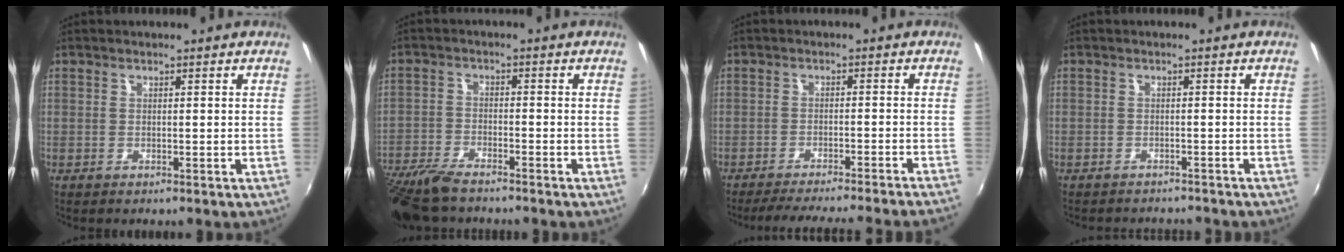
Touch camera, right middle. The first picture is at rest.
{"total": 10.8, "force": [-9.1, 2.6, 5.1], "torque": [-0.132, -0.029, -0.175]}
{"total": 15.3, "force": [-13.8, -1.3, 6.3], "torque": [-0.113, -0.014, -0.193]}
{"total": 4.8, "force": [-4.4, 1.4, 1.1], "torque": [-0.033, -0.001, -0.060]}